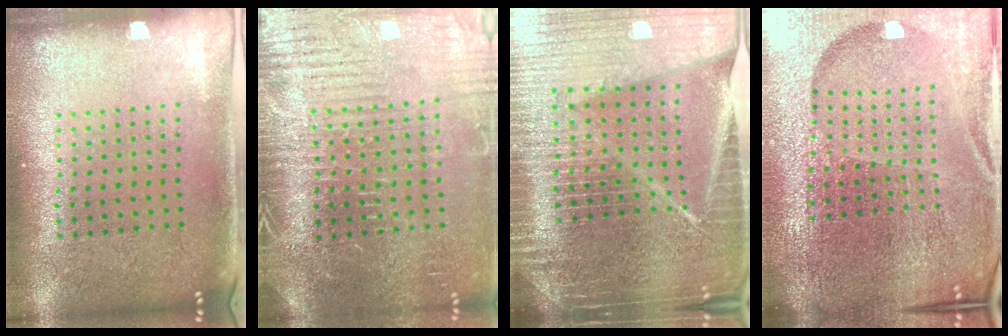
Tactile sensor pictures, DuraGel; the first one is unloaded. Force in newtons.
{"total": 4.0, "press": 3.8, "slide": 1.3}
{"total": 7.1, "press": 6.0, "slide": 3.7}
{"total": 6.4, "press": 5.6, "slide": 3.1}